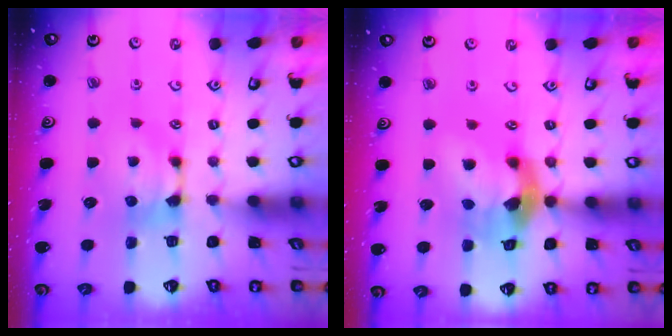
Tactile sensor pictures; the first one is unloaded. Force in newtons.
{"total": 8.2, "press": 7.7, "slide": 2.8}